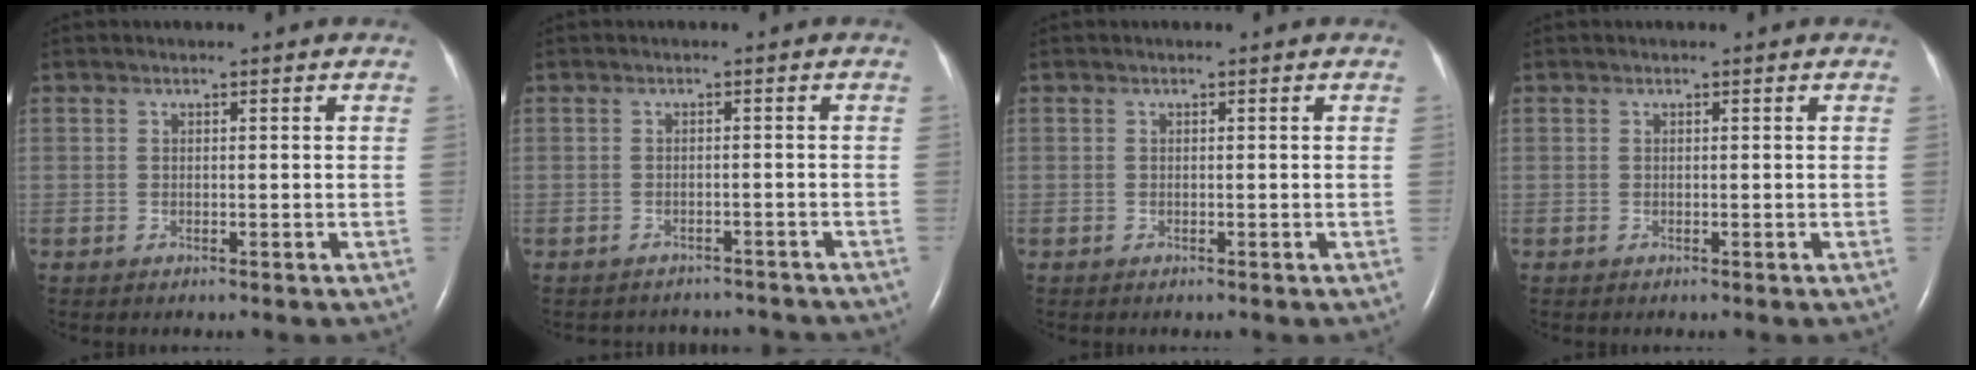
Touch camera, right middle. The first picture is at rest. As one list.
[{"total": 7.6, "force": [-7.2, 2.5, 0.7], "torque": [-0.014, 0.008, -0.075]}, {"total": 0.0}, {"total": 0.0}]